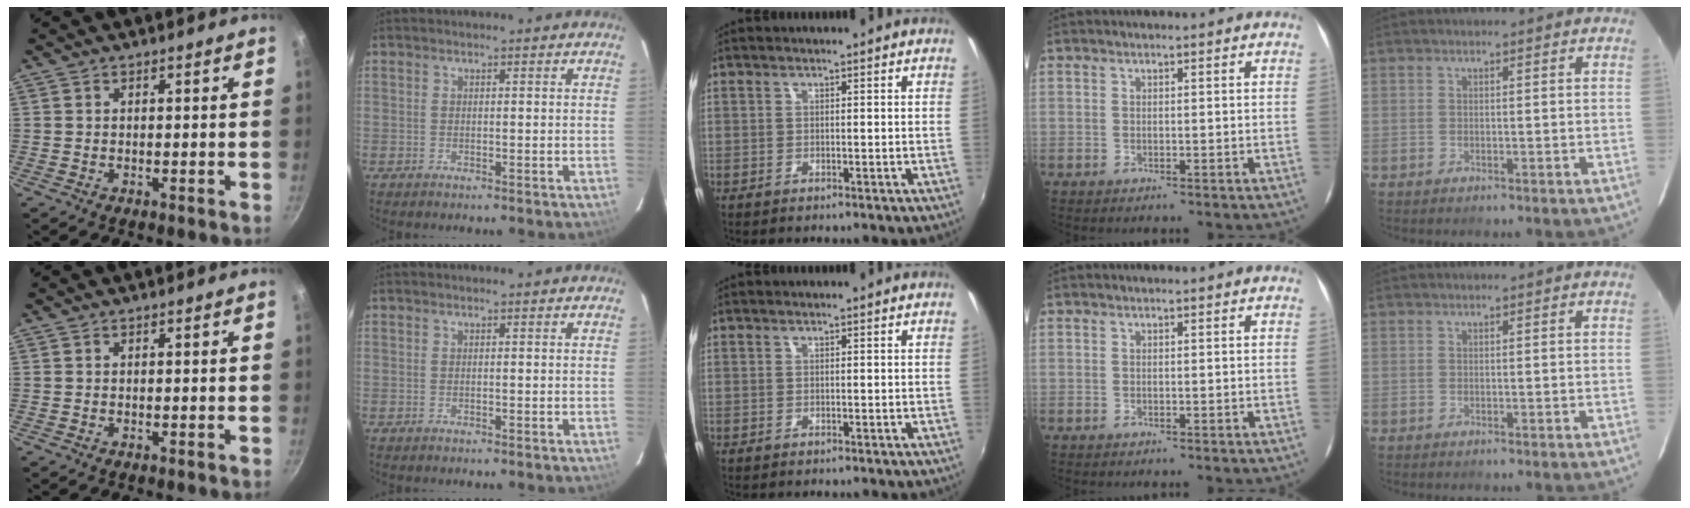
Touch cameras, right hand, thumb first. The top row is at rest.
{}